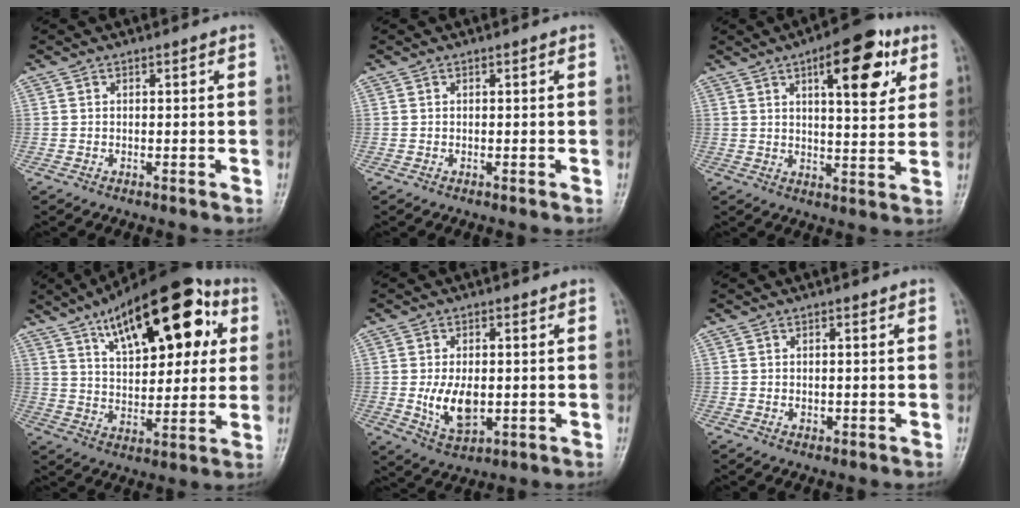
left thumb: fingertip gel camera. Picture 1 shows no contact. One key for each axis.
{"total": 0.0}
{"total": 16.2, "fx": 7.1, "fy": 5.7, "fz": 13.3, "tx": -0.162, "ty": -0.022, "tz": 0.100}
{"total": 23.9, "fx": 10.3, "fy": 10.8, "fz": 18.7, "tx": -0.246, "ty": -0.007, "tz": 0.162}
{"total": 7.8, "fx": -0.5, "fy": 4.5, "fz": 6.4, "tx": -0.106, "ty": -0.012, "tz": 0.001}
{"total": 1.0, "fx": 0.1, "fy": 0.8, "fz": 0.6, "tx": -0.009, "ty": -0.001, "tz": 0.004}